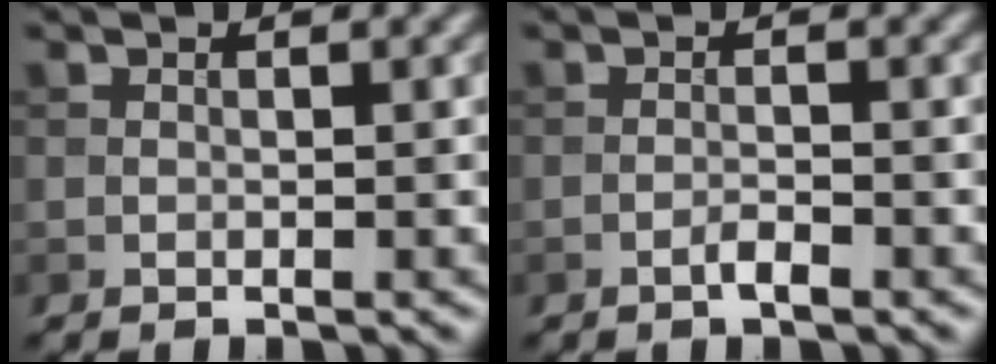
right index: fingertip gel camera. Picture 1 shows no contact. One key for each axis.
{"total": 1.1, "fx": -0.8, "fy": 0.2, "fz": 0.8, "tx": -0.014, "ty": 0.002, "tz": -0.016}